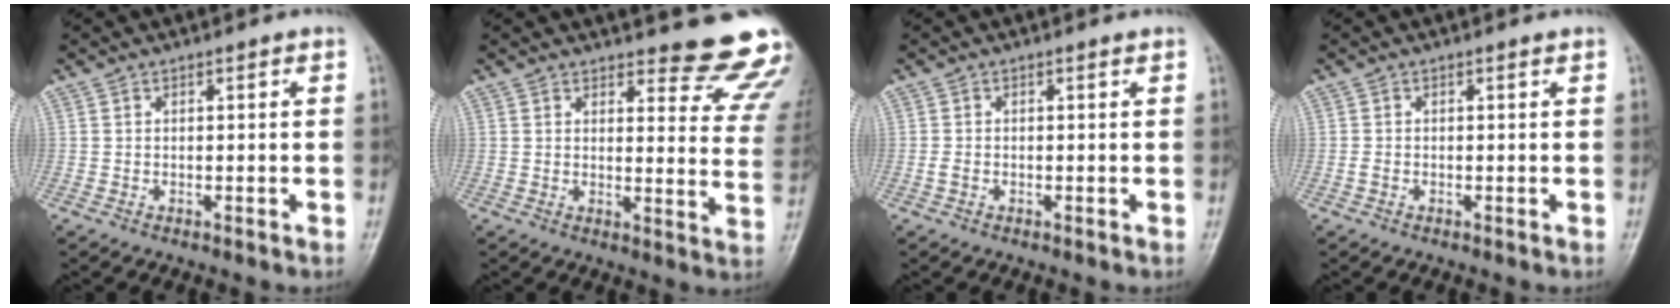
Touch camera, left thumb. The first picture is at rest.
{"total": 14.3, "force": [13.0, 3.1, 5.1], "torque": [-0.013, -0.119, 0.129]}
{"total": 1.1, "force": [-0.2, 0.7, 0.8], "torque": [-0.015, 0.003, 0.003]}
{"total": 0.8, "force": [-0.1, 0.5, 0.6], "torque": [-0.011, 0.001, 0.002]}